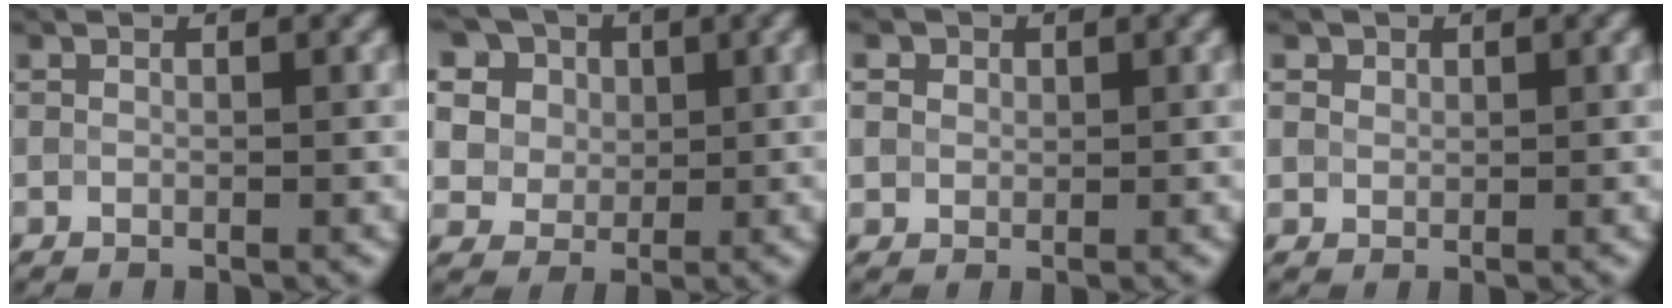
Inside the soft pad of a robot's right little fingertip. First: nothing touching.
{"total": 13.1, "force": [6.6, 9.7, 5.9], "torque": [-0.146, 0.036, 0.100]}
{"total": 2.9, "force": [1.2, 2.3, 1.2], "torque": [-0.029, 0.019, 0.009]}
{"total": 1.3, "force": [0.7, 1.0, 0.3], "torque": [-0.005, 0.001, 0.010]}